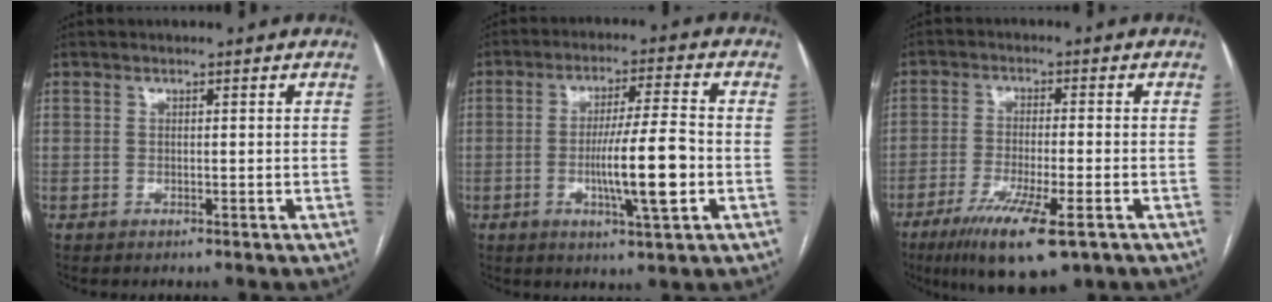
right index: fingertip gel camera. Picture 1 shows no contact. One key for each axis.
{"total": 10.4, "fx": -2.4, "fy": 0.2, "fz": 10.1, "tx": -0.176, "ty": -0.008, "tz": -0.043}
{"total": 12.0, "fx": -7.2, "fy": 1.9, "fz": 9.4, "tx": -0.164, "ty": -0.030, "tz": -0.114}